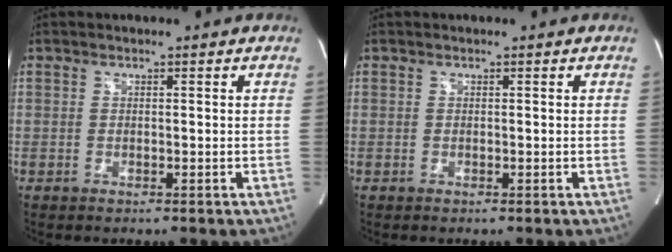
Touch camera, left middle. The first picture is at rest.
{"total": 0.0}